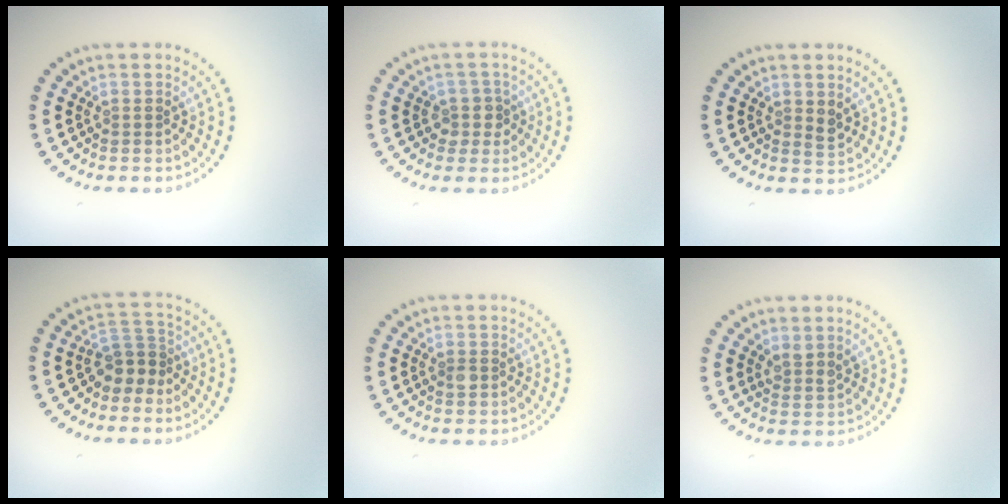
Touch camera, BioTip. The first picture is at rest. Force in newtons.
{"total": 2.0, "press": 1.5, "slide": 1.3}
{"total": 1.0, "press": 0.9, "slide": 0.5}
{"total": 2.6, "press": 2.1, "slide": 1.5}
{"total": 0.9, "press": 0.9, "slide": 0.2}
{"total": 1.3, "press": 1.0, "slide": 0.7}